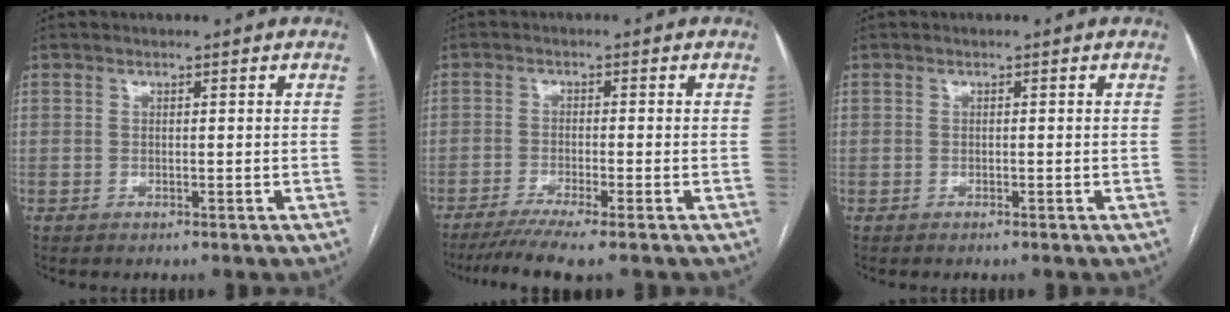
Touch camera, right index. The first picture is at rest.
{"total": 6.4, "force": [-5.0, -0.6, 4.0], "torque": [-0.062, -0.016, -0.084]}
{"total": 0.0}